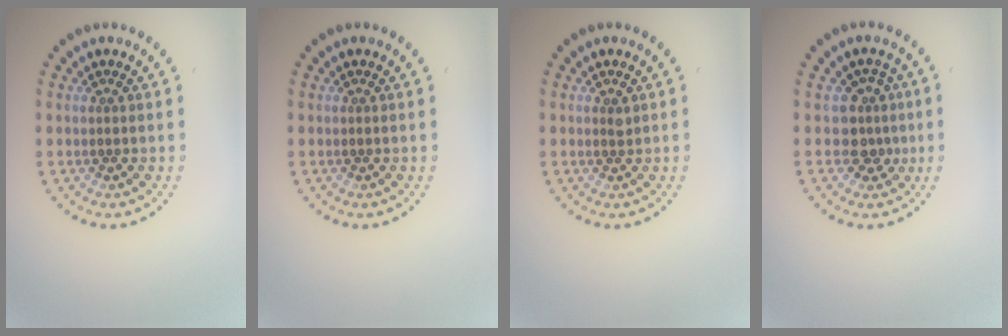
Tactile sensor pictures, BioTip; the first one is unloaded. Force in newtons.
{"total": 0.0}
{"total": 0.6, "press": 0.5, "slide": 0.4}
{"total": 2.6, "press": 2.0, "slide": 1.7}